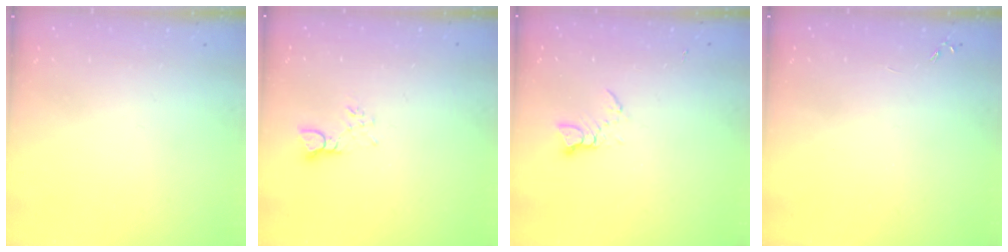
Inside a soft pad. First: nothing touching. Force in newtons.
{"total": 3.3, "press": 3.3, "slide": 0.2}
{"total": 3.7, "press": 3.7, "slide": 0.4}
{"total": 0.0}